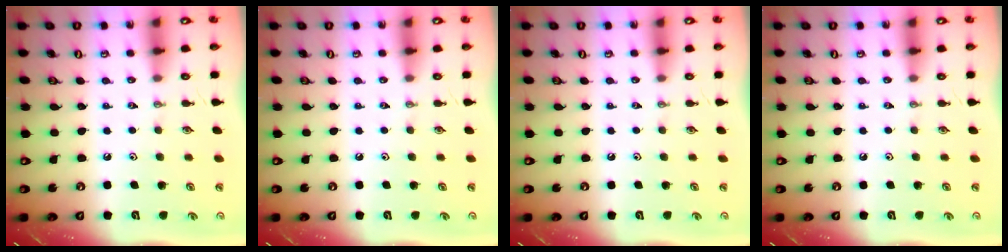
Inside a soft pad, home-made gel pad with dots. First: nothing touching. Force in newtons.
{"total": 0.0}
{"total": 0.0}
{"total": 0.0}